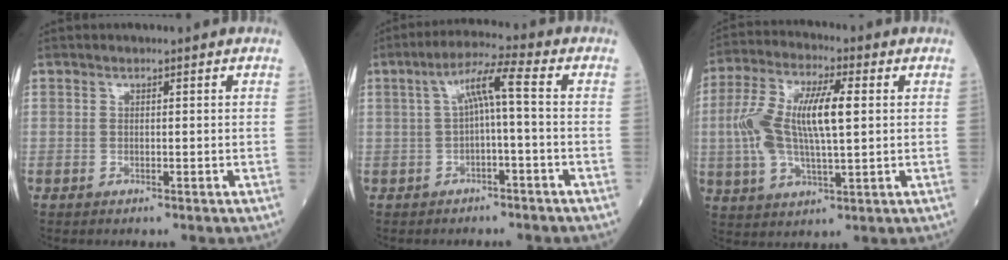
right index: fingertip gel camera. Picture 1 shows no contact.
{"total": 5.8, "force": [0.1, 0.3, 5.8], "torque": [-0.104, 0.029, 0.004]}
{"total": 13.1, "force": [1.2, 3.9, 12.4], "torque": [-0.260, 0.022, 0.024]}